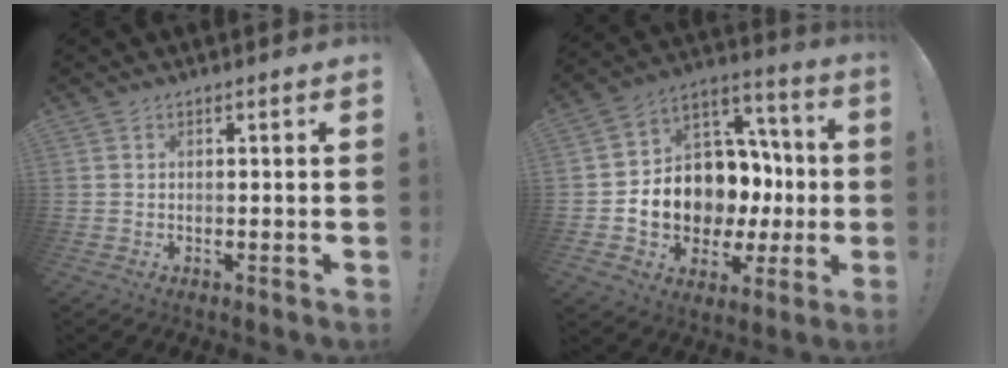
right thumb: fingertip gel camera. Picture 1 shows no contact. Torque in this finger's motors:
{"motor_torque": [2.53, 2.48, 0.22, -0.04, 0.08]}